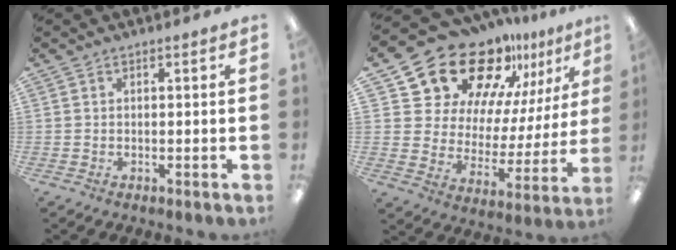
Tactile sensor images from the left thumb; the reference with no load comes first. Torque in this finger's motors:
{"motor_torque": [2.12, 2.16, 1.38, -1.39, 0.02]}